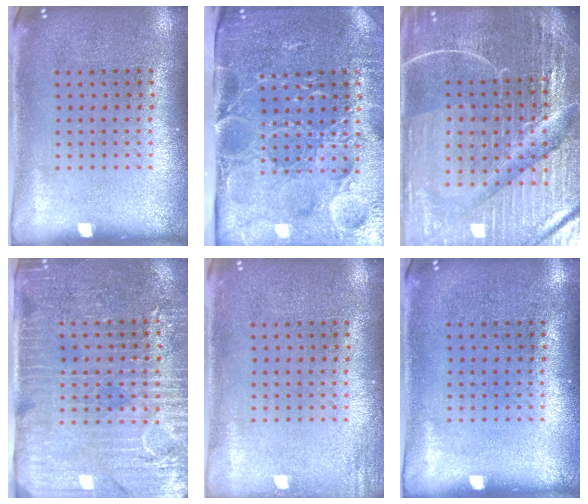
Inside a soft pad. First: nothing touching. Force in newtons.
{"total": 5.0, "press": 4.2, "slide": 2.6}
{"total": 5.8, "press": 5.3, "slide": 2.4}
{"total": 3.6, "press": 3.3, "slide": 1.3}
{"total": 1.2, "press": 1.2, "slide": 0.1}
{"total": 0.0}